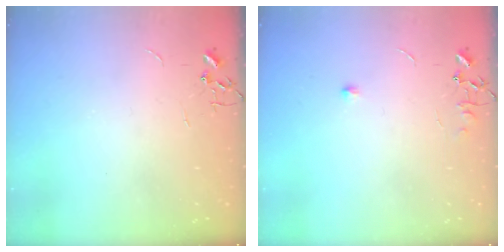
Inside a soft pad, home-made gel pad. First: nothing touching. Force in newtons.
{"total": 6.7, "press": 6.7, "slide": 0.9}